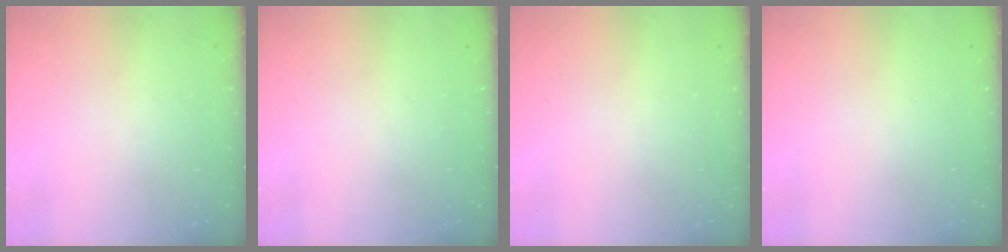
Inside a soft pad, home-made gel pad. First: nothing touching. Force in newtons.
{"total": 0.0}
{"total": 0.0}
{"total": 0.0}